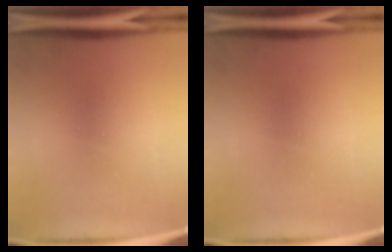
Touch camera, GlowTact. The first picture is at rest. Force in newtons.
{"total": 0.0}